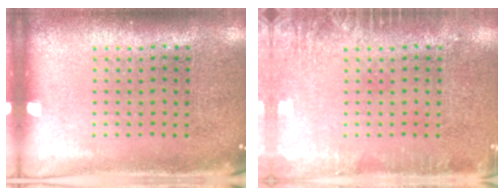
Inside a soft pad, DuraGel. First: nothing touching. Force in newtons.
{"total": 2.1, "press": 2.1, "slide": 0.4}